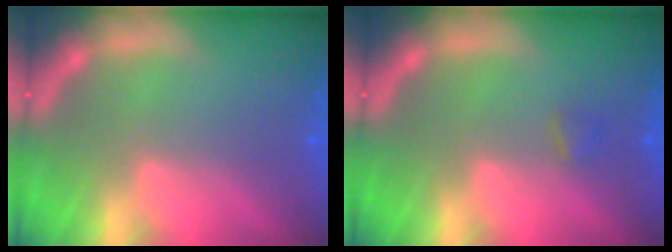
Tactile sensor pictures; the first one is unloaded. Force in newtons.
{"total": 0.9}